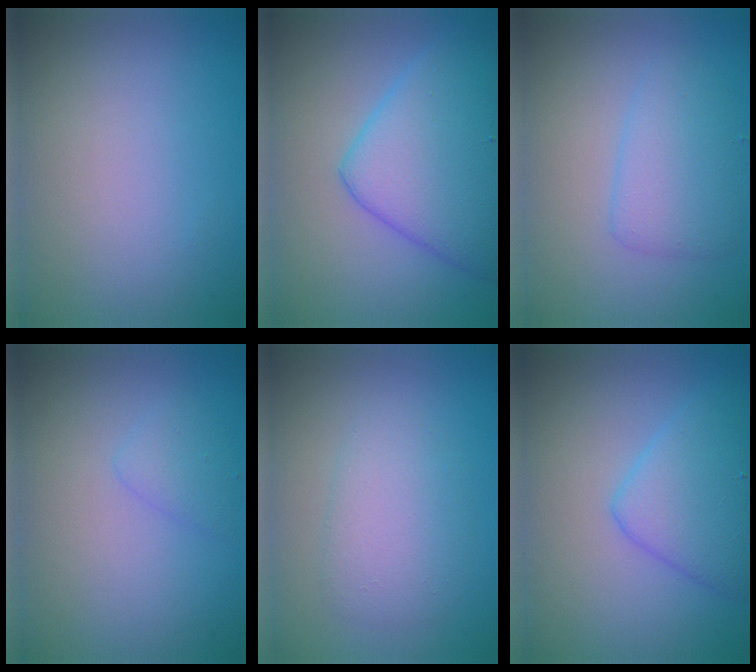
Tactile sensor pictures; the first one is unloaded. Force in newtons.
{"total": 7.2, "press": 7.2, "slide": 0.3}
{"total": 3.1, "press": 3.1, "slide": 0.1}
{"total": 1.3, "press": 1.3, "slide": 0.1}
{"total": 3.0, "press": 3.0, "slide": 0.1}
{"total": 4.1, "press": 4.1, "slide": 0.2}